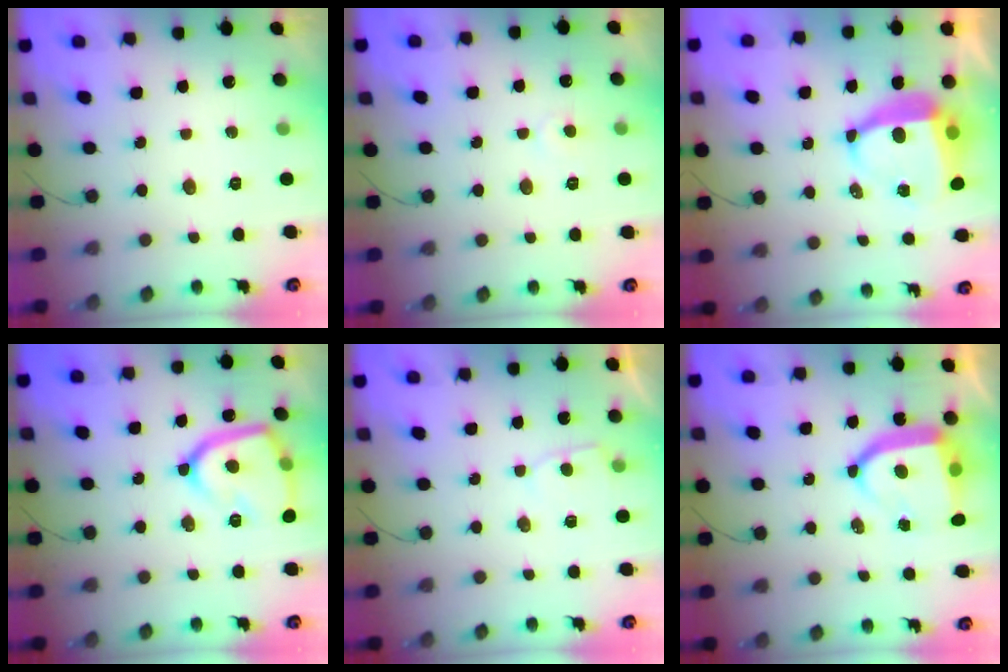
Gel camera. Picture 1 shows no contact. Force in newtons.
{"total": 3.1, "press": 3.1, "slide": 0.3}
{"total": 9.4, "press": 9.3, "slide": 1.2}
{"total": 17.0, "press": 16.9, "slide": 1.5}
{"total": 2.7, "press": 2.7, "slide": 0.3}
{"total": 10.7, "press": 10.6, "slide": 1.4}